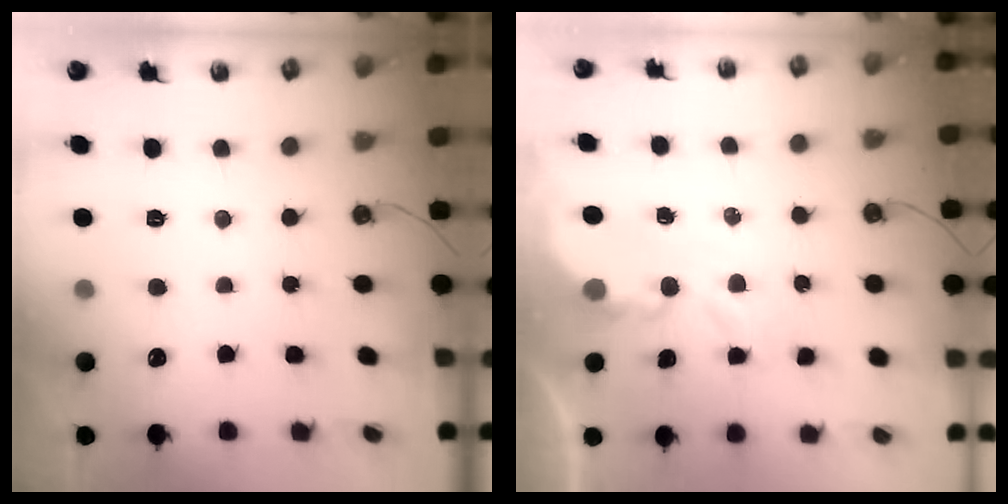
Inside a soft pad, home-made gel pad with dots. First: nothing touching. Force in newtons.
{"total": 4.0, "press": 4.0, "slide": 0.1}